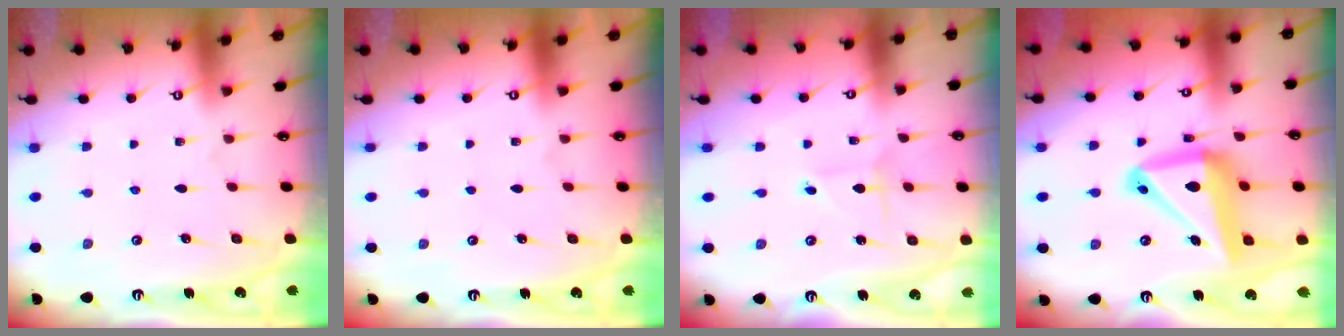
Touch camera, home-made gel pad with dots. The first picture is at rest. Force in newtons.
{"total": 0.0}
{"total": 0.7, "press": 0.7, "slide": 0.0}
{"total": 17.7, "press": 17.5, "slide": 2.4}